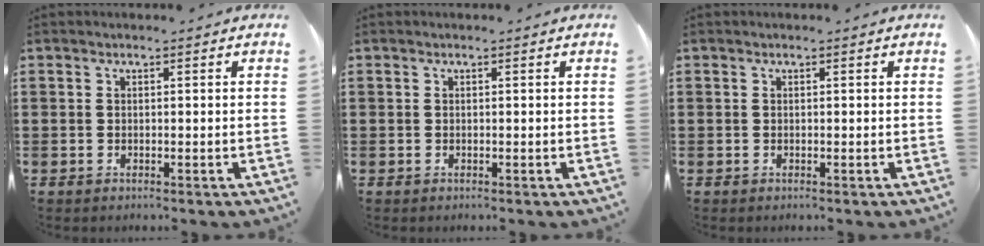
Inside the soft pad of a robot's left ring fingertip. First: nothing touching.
{"total": 0.0}
{"total": 0.0}